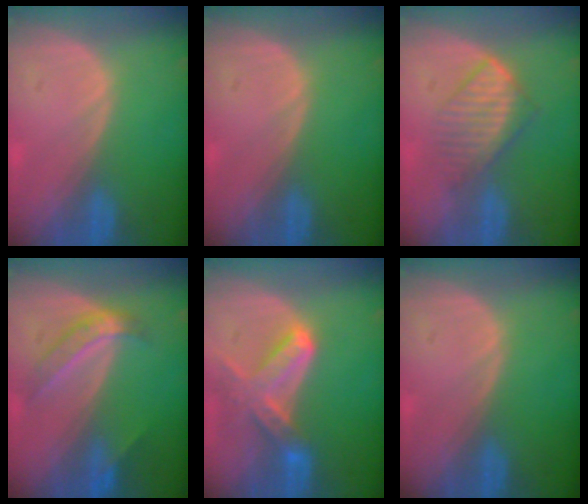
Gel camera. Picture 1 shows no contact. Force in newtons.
{"total": 0.0}
{"total": 5.9, "press": 5.6, "slide": 1.7}
{"total": 5.4, "press": 4.7, "slide": 2.5}
{"total": 7.0, "press": 6.5, "slide": 2.6}
{"total": 0.0}